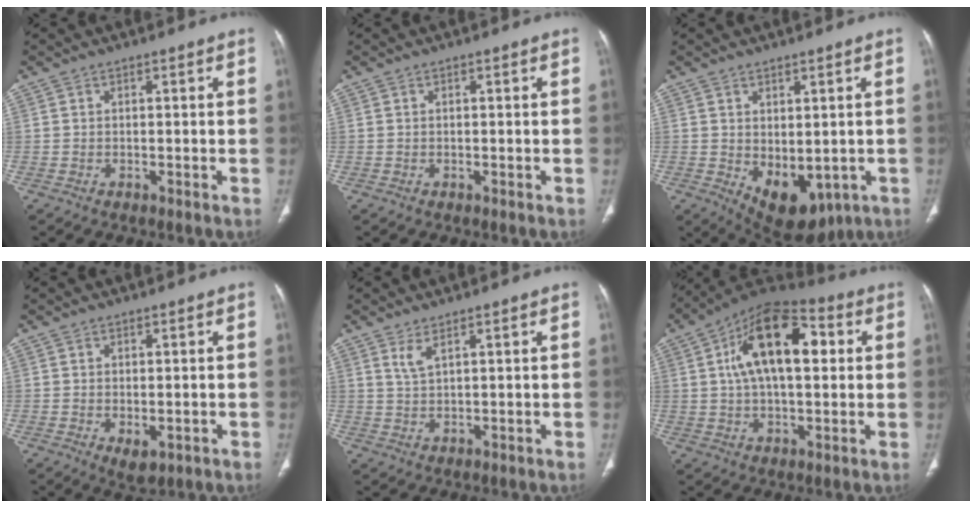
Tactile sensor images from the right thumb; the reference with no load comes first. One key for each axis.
{"total": 0.0}
{"total": 10.1, "fx": -2.0, "fy": 6.0, "fz": 8.0, "tx": -0.088, "ty": -0.005, "tz": 0.000}
{"total": 3.4, "fx": -0.9, "fy": 1.9, "fz": 2.6, "tx": -0.035, "ty": -0.006, "tz": -0.002}
{"total": 2.5, "fx": 1.6, "fy": 0.5, "fz": 1.8, "tx": -0.044, "ty": -0.010, "tz": 0.040}
{"total": 17.6, "fx": 3.9, "fy": 9.0, "fz": 14.6, "tx": -0.219, "ty": 0.023, "tz": 0.056}